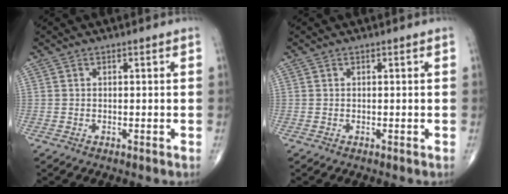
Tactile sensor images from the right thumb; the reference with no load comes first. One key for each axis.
{"total": 0.0}